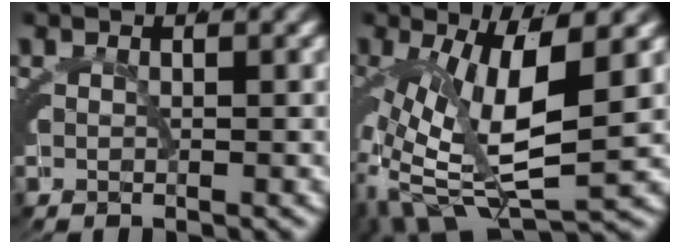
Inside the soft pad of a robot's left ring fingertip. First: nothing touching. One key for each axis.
{"total": 8.0, "fx": -2.2, "fy": 3.5, "fz": 6.9, "tx": -0.125, "ty": -0.031, "tz": -0.017}